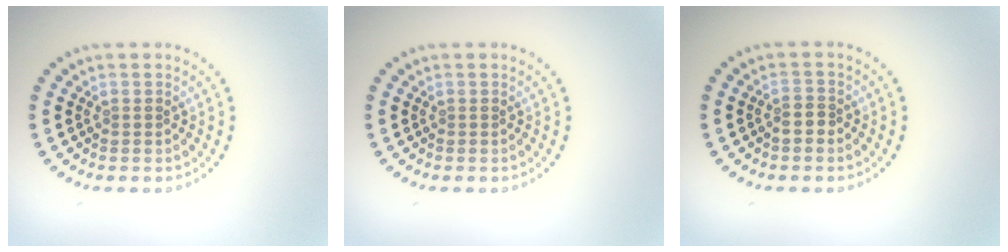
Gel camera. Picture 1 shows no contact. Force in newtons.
{"total": 0.0}
{"total": 1.4, "press": 1.2, "slide": 0.8}